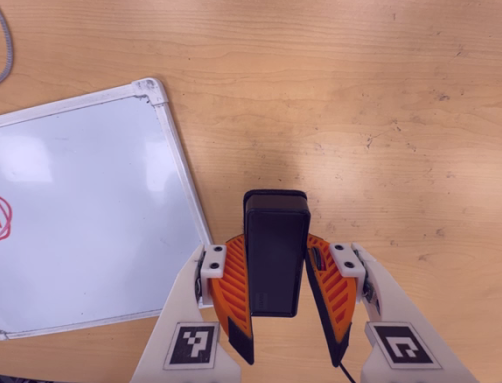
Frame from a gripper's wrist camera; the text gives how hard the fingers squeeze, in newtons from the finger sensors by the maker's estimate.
{"total": 7.1, "left": 5.6, "right": 8.5}